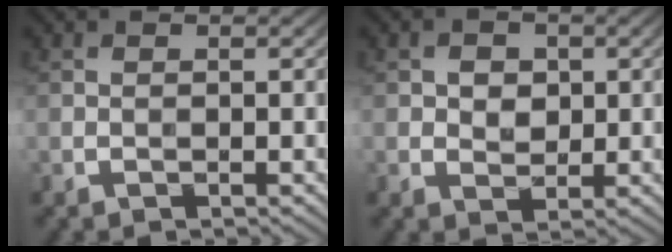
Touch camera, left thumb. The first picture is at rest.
{"total": 2.8, "force": [0.5, 2.3, 1.5], "torque": [-0.030, -0.002, 0.002]}